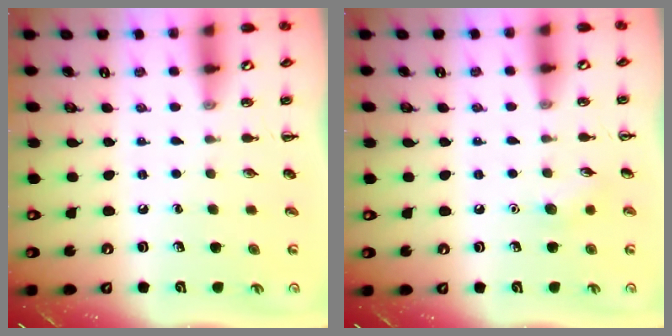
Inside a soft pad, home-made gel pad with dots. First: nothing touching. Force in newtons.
{"total": 6.0, "press": 5.7, "slide": 1.8}